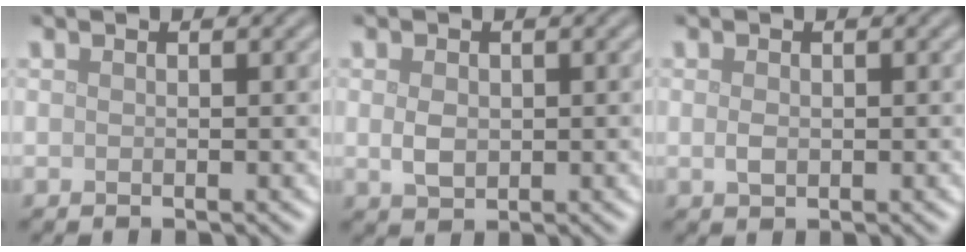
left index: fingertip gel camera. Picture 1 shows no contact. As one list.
[{"total": 2.0, "force": [0.1, 1.5, 1.4], "torque": [-0.031, 0.000, 0.003]}, {"total": 1.1, "force": [0.0, 0.7, 0.8], "torque": [-0.020, -0.002, 0.001]}]